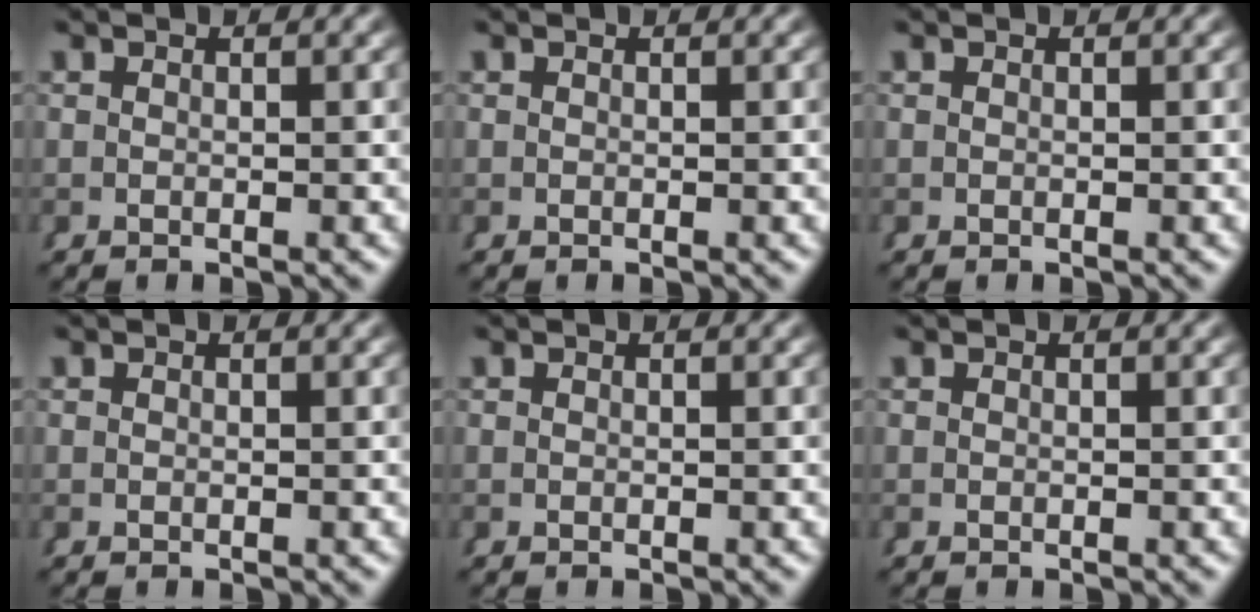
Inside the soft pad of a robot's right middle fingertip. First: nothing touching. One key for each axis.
{"total": 0.0}
{"total": 0.0}
{"total": 0.0}
{"total": 0.0}
{"total": 0.0}